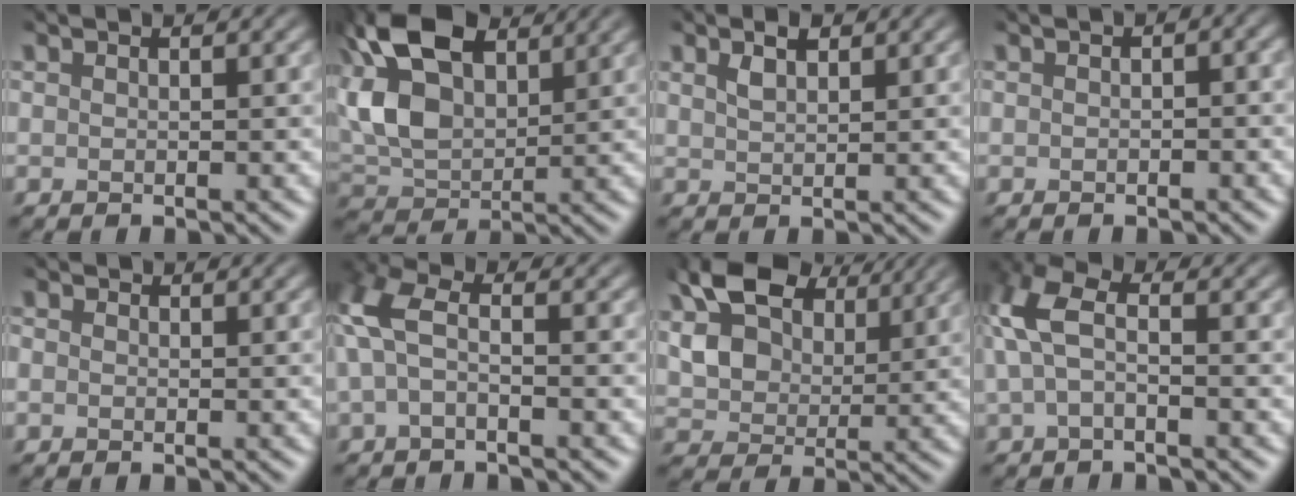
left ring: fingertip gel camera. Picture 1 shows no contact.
{"total": 11.8, "force": [4.5, 6.8, 8.6], "torque": [-0.208, 0.018, 0.086]}
{"total": 1.2, "force": [0.4, 0.7, 0.9], "torque": [-0.024, -0.004, 0.017]}
{"total": 2.3, "force": [0.6, 1.2, 1.9], "torque": [-0.026, 0.011, 0.006]}
{"total": 0.8, "force": [-0.4, 0.6, 0.0], "torque": [-0.004, -0.004, -0.001]}
{"total": 4.4, "force": [-0.1, 2.4, 3.7], "torque": [-0.100, 0.009, -0.004]}
{"total": 9.5, "force": [3.8, 6.4, 5.9], "torque": [-0.127, 0.004, 0.071]}
{"total": 5.3, "force": [0.2, 3.0, 4.4], "torque": [-0.121, 0.009, 0.004]}